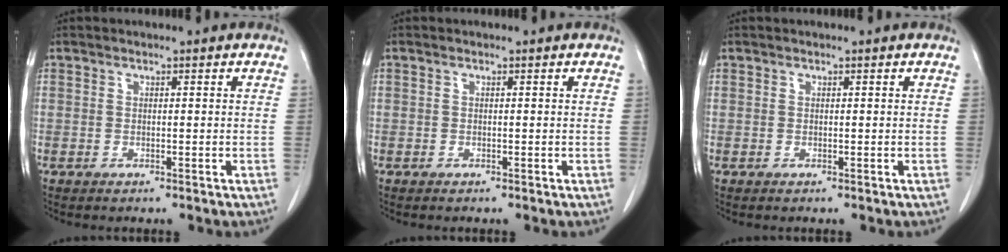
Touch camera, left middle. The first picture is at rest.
{"total": 0.0}
{"total": 0.0}